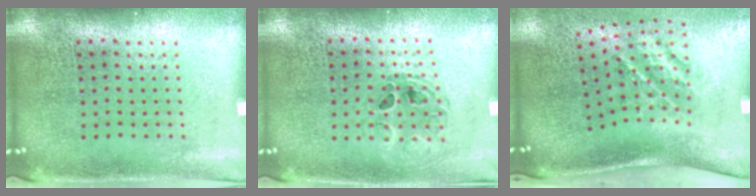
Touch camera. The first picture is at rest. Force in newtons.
{"total": 0.5, "press": 0.4, "slide": 0.2}
{"total": 2.0, "press": 1.3, "slide": 1.6}